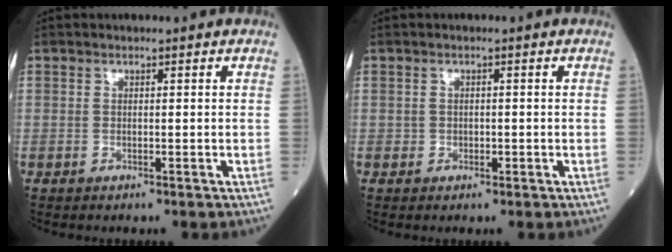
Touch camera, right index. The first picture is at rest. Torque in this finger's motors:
{"motor_torque": [-0.12, 0.09, -0.04, -0.01]}